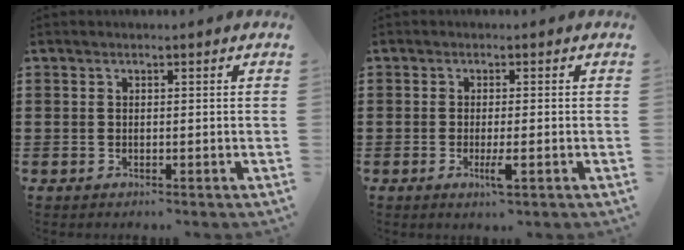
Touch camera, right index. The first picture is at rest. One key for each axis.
{"total": 2.9, "fx": -1.0, "fy": 0.2, "fz": 2.7, "tx": -0.060, "ty": -0.014, "tz": -0.022}